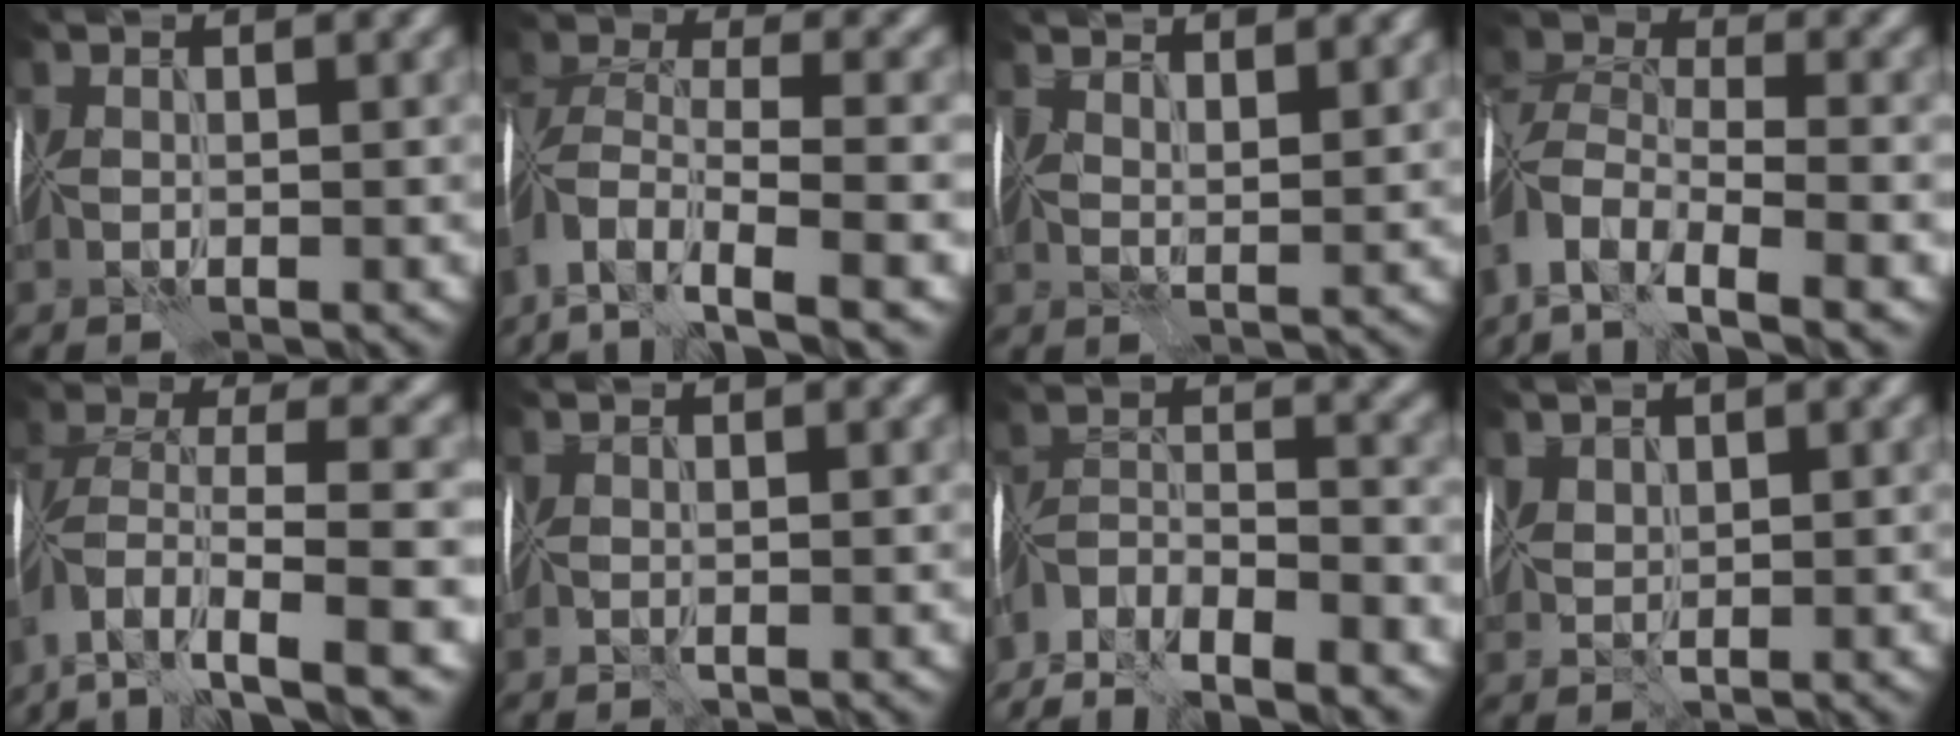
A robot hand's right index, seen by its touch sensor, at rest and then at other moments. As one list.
[{"total": 11.3, "force": [-7.0, 5.5, 6.9], "torque": [-0.140, 0.000, -0.123]}, {"total": 6.0, "force": [5.0, 1.8, 2.6], "torque": [-0.043, 0.007, 0.065]}, {"total": 10.0, "force": [-5.8, 5.1, 6.4], "torque": [-0.131, 0.005, -0.117]}, {"total": 11.8, "force": [-5.8, 5.6, 8.6], "torque": [-0.190, 0.011, -0.083]}, {"total": 0.7, "force": [0.0, 0.3, 0.7], "torque": [-0.015, 0.000, -0.002]}, {"total": 8.8, "force": [-7.1, 3.2, 4.2], "torque": [-0.076, 0.009, -0.124]}, {"total": 1.9, "force": [1.5, 1.0, 0.6], "torque": [-0.019, 0.006, 0.034]}]